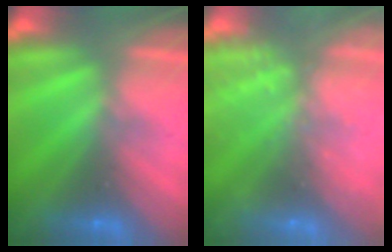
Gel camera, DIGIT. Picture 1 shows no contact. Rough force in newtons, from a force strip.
{"total": 9.3}